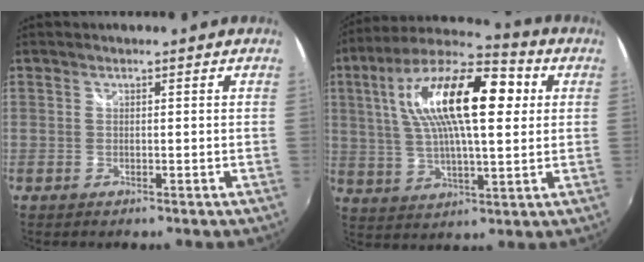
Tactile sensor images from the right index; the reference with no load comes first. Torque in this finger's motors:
{"motor_torque": [1.11, -0.24, 1.05, 0.21]}